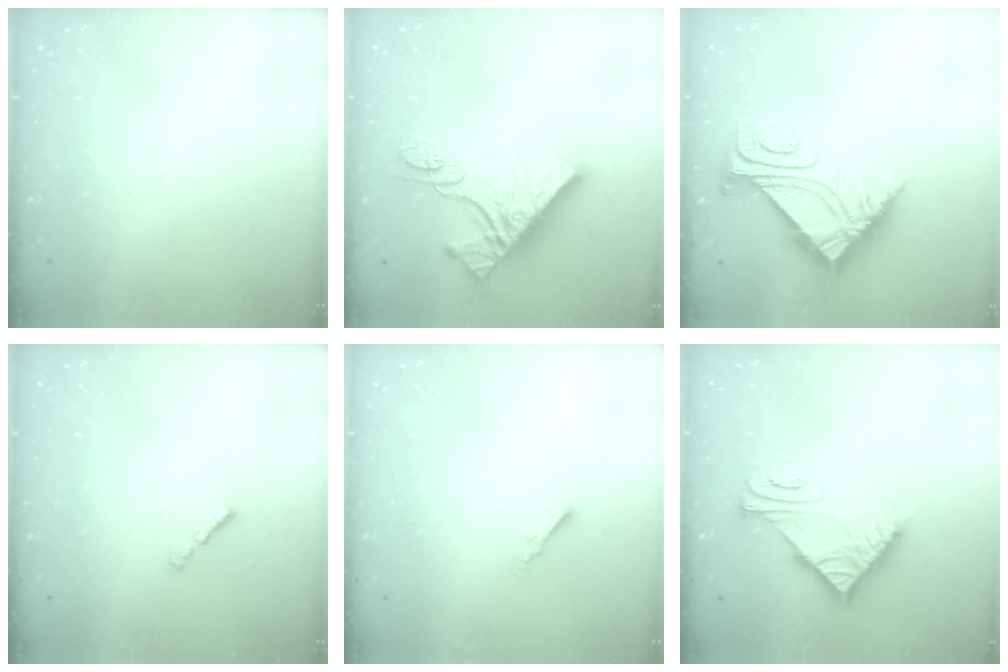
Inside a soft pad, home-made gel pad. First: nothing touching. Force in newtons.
{"total": 14.8, "press": 14.7, "slide": 1.5}
{"total": 8.0, "press": 8.0, "slide": 1.0}
{"total": 1.0, "press": 0.9, "slide": 0.5}
{"total": 1.7, "press": 1.6, "slide": 0.5}
{"total": 6.8, "press": 6.8, "slide": 0.1}